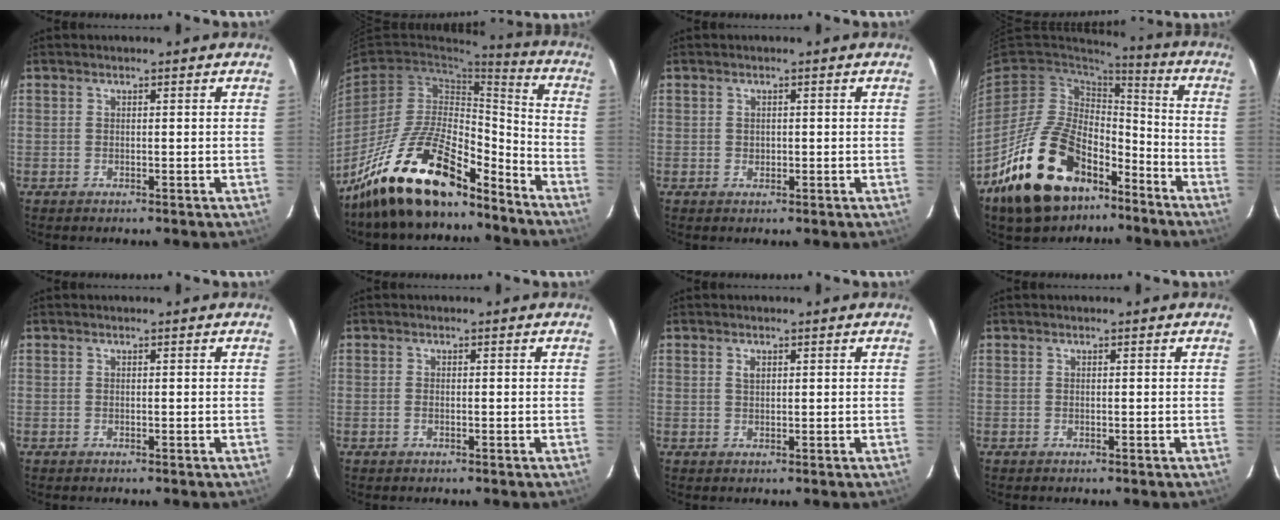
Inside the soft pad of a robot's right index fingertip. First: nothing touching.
{"total": 21.1, "force": [-16.0, 6.9, 11.9], "torque": [-0.227, 0.002, -0.276]}
{"total": 0.9, "force": [0.1, 0.9, 0.2], "torque": [0.001, 0.001, 0.002]}
{"total": 23.7, "force": [-14.6, 13.3, 13.3], "torque": [-0.265, 0.011, -0.222]}
{"total": 0.0}
{"total": 0.8, "force": [-0.3, 0.4, 0.5], "torque": [-0.012, -0.001, -0.007]}
{"total": 1.3, "force": [0.6, 0.8, 0.9], "torque": [-0.015, 0.003, 0.010]}
{"total": 0.0}